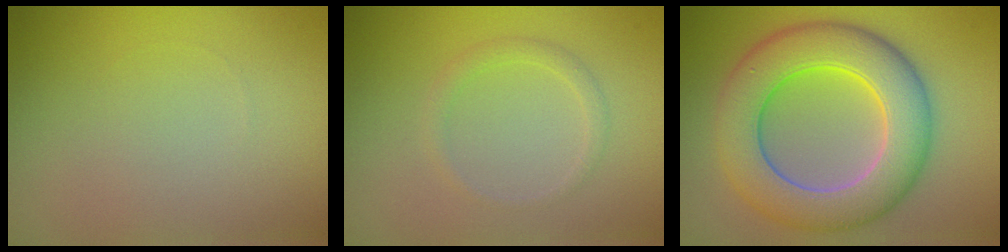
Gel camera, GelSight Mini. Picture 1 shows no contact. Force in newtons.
{"total": 1.2, "press": 1.2, "slide": 0.0}
{"total": 9.6, "press": 9.5, "slide": 0.7}